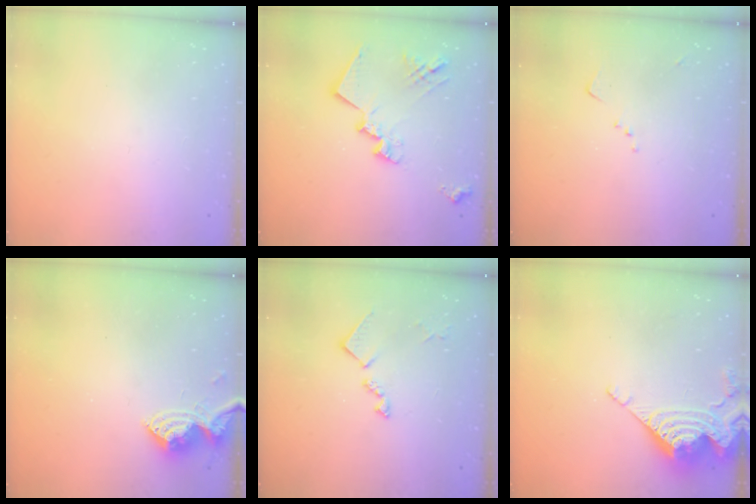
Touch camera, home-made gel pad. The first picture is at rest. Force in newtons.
{"total": 16.6, "press": 16.6, "slide": 1.4}
{"total": 6.8, "press": 6.7, "slide": 0.8}
{"total": 9.2, "press": 9.2, "slide": 0.6}
{"total": 10.5, "press": 10.5, "slide": 0.6}
{"total": 10.5, "press": 10.4, "slide": 1.0}